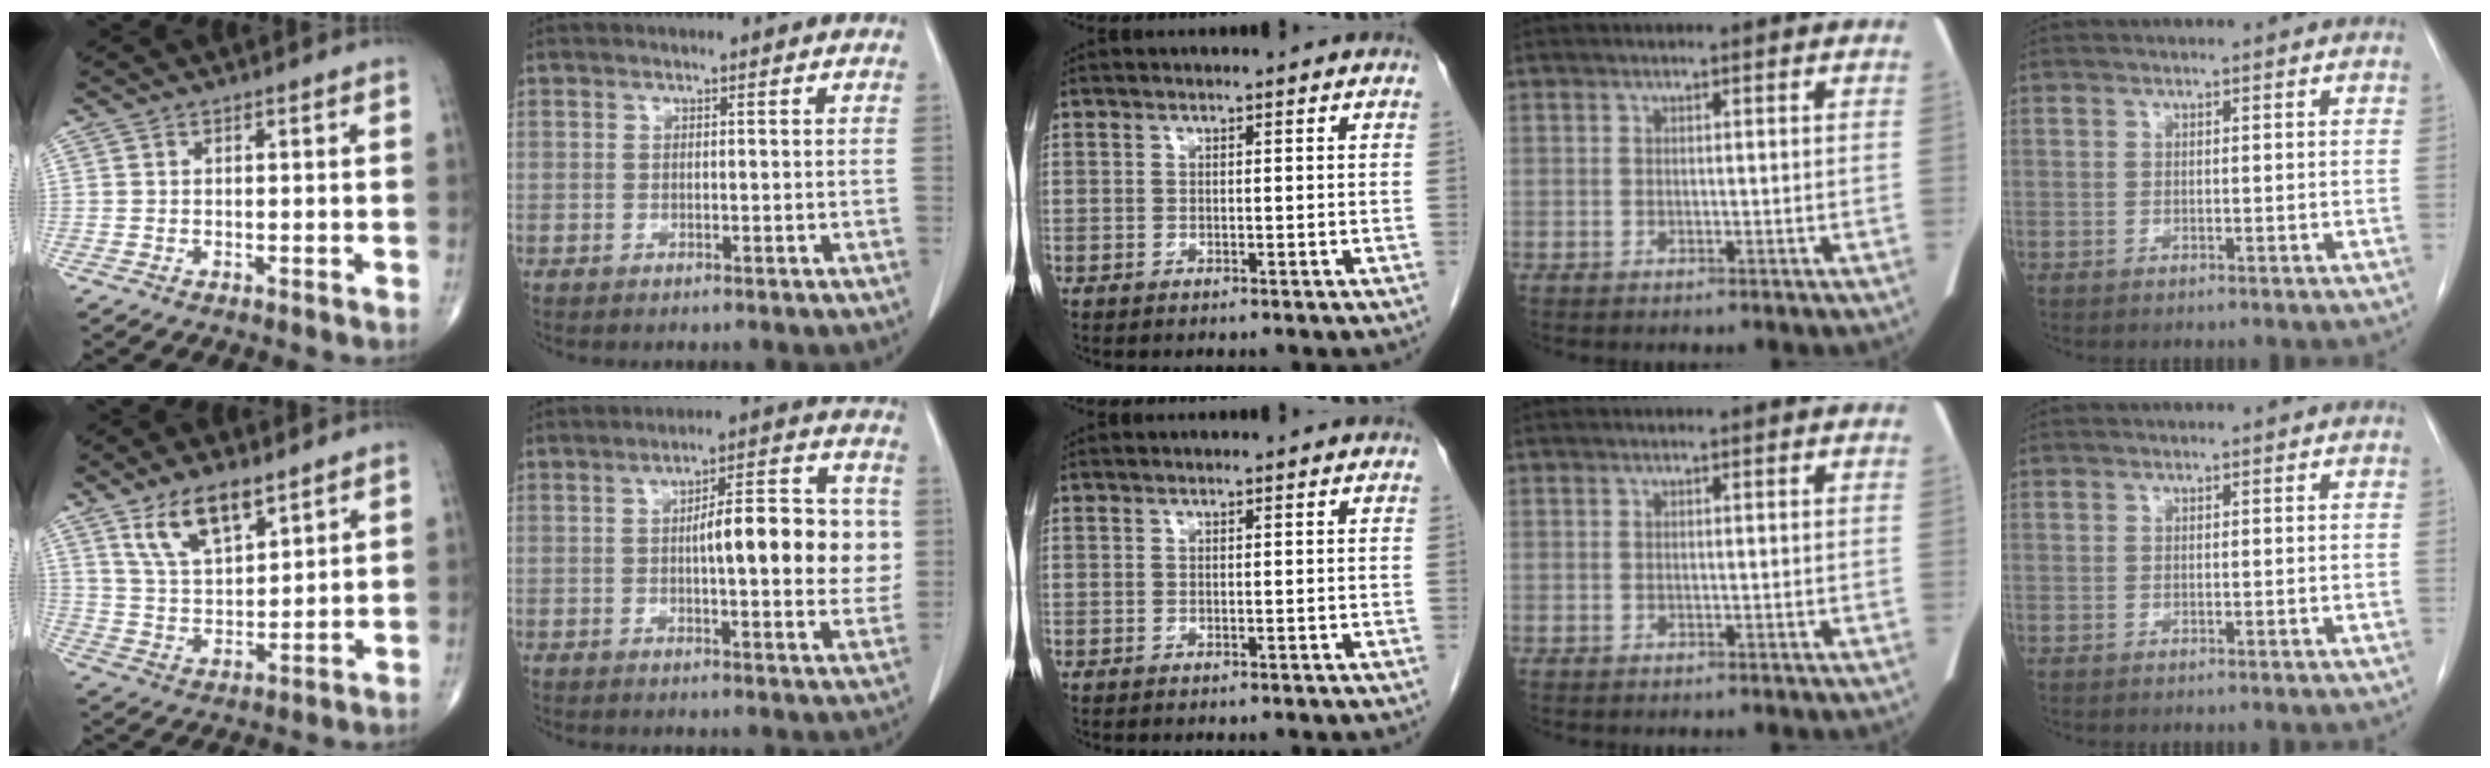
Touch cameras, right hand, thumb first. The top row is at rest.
{"thumb": {"total": 10.9, "force": [6.8, 4.4, 7.3], "torque": [-0.121, -0.034, 0.137]}, "index": {"total": 12.7, "force": [0.6, 3.4, 12.2], "torque": [-0.165, 0.026, 0.009]}}